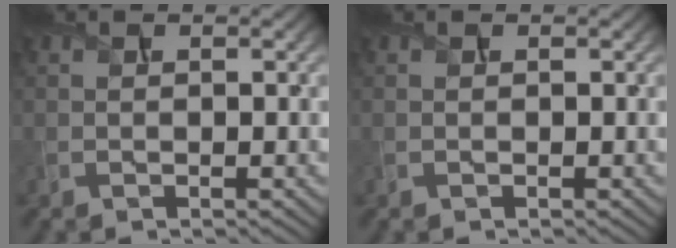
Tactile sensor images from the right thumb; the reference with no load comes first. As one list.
[{"total": 0.0}]